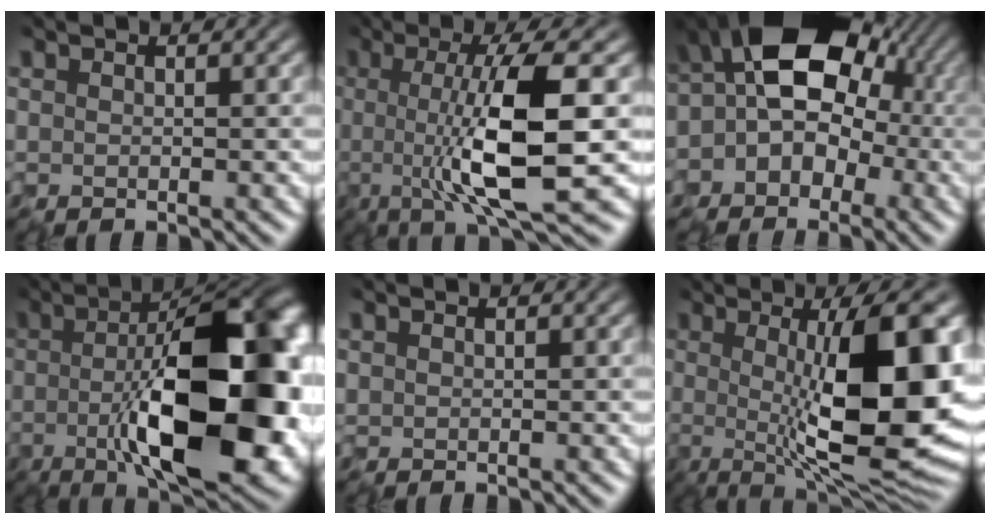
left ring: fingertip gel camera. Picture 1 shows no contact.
{"total": 9.1, "force": [-1.1, 1.4, 8.9], "torque": [-0.131, -0.013, -0.018]}
{"total": 10.4, "force": [-0.8, 7.7, 6.9], "torque": [-0.075, 0.005, -0.039]}
{"total": 16.9, "force": [-1.8, 6.4, 15.6], "torque": [-0.195, 0.001, -0.032]}
{"total": 0.0}
{"total": 12.9, "force": [-0.1, 3.0, 12.6], "torque": [-0.163, -0.007, -0.002]}